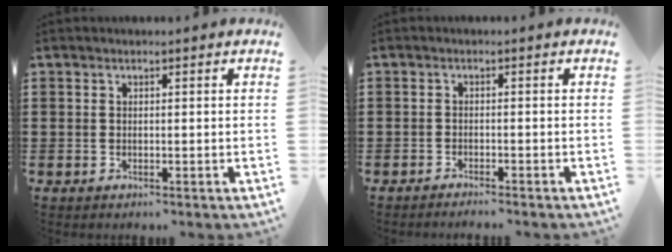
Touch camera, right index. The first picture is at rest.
{"total": 1.1, "force": [-1.1, -0.2, 0.1], "torque": [-0.003, 0.003, -0.022]}